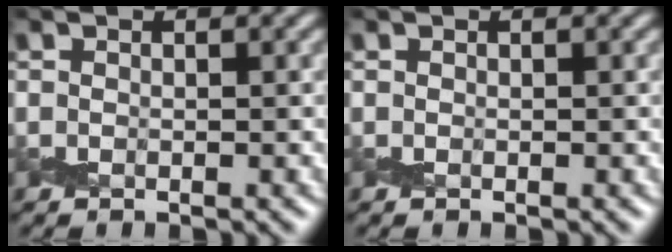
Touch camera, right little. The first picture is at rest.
{"total": 0.0}